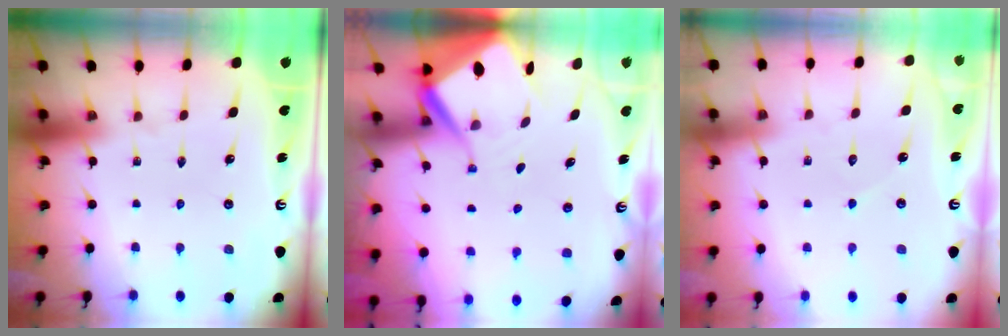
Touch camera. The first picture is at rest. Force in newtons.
{"total": 7.8, "press": 7.8, "slide": 0.5}
{"total": 3.3, "press": 3.3, "slide": 0.3}